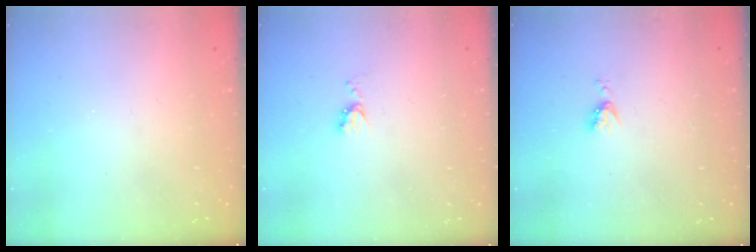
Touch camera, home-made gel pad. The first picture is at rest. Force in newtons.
{"total": 5.1, "press": 5.1, "slide": 0.5}
{"total": 4.3, "press": 4.3, "slide": 0.5}